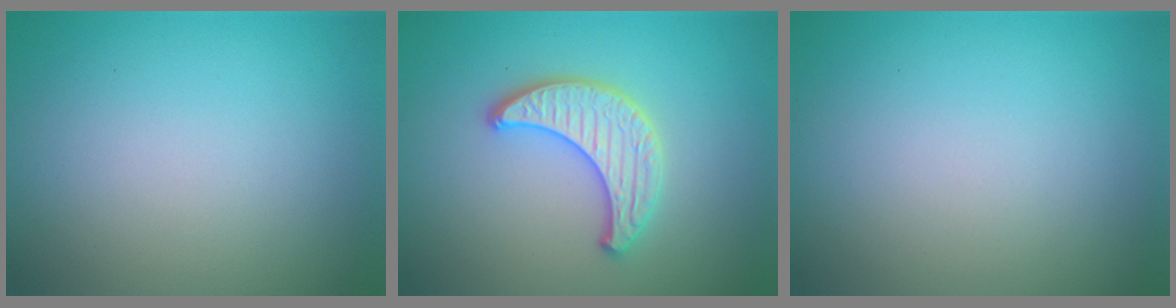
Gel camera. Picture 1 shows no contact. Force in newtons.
{"total": 3.3, "press": 3.2, "slide": 0.4}
{"total": 0.0}